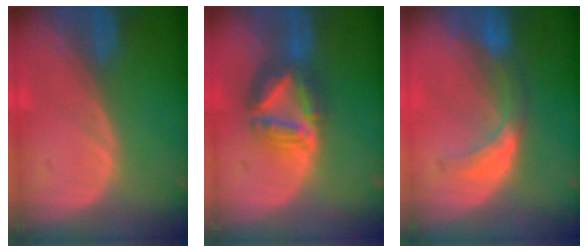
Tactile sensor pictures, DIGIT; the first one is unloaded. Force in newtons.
{"total": 7.5, "press": 6.7, "slide": 3.5}
{"total": 5.8, "press": 5.6, "slide": 1.5}